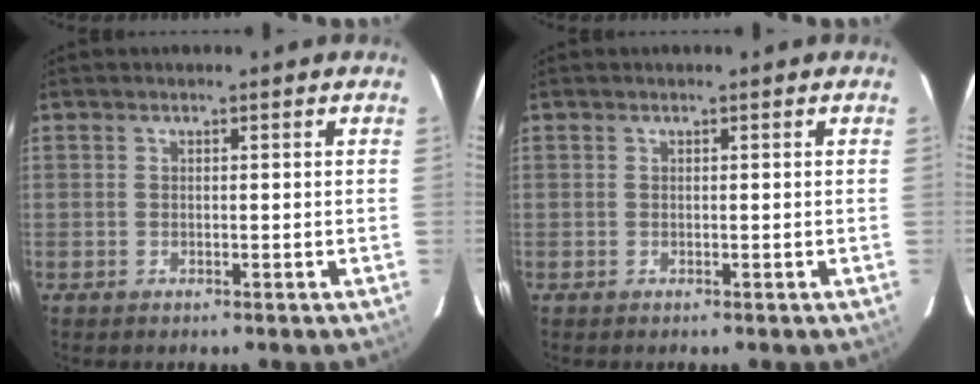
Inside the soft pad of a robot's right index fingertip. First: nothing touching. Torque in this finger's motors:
{"motor_torque": [0.00, 0.00, 0.03, 0.01]}